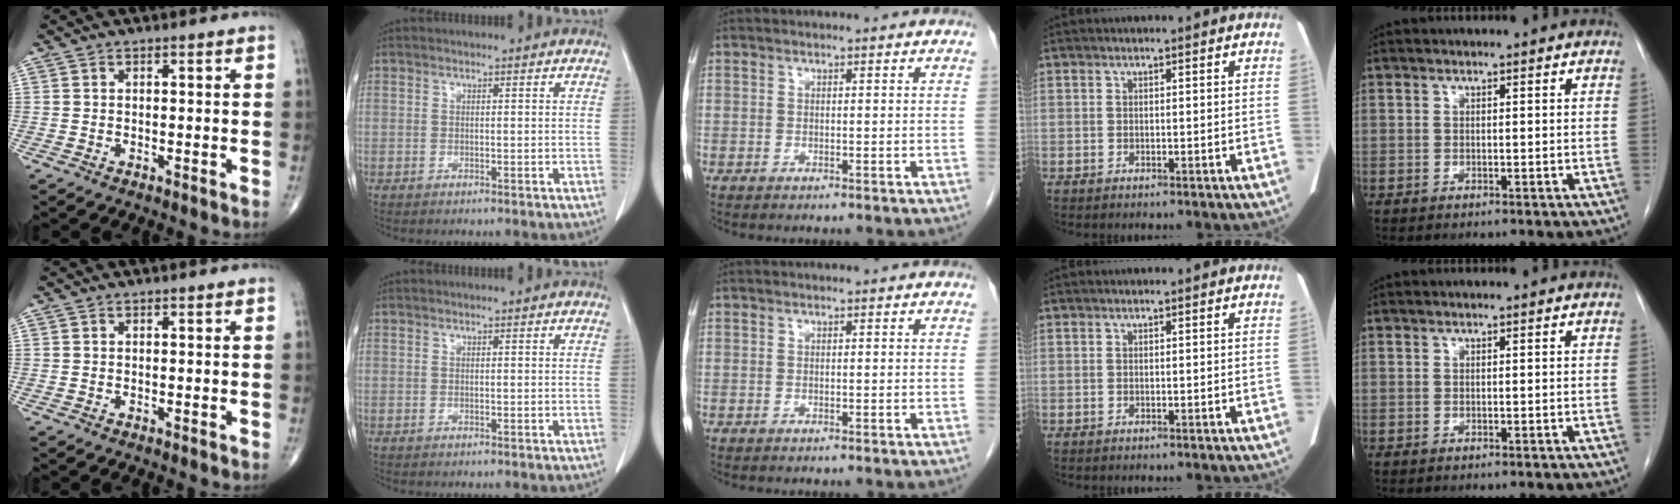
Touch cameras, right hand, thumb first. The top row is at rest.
{}